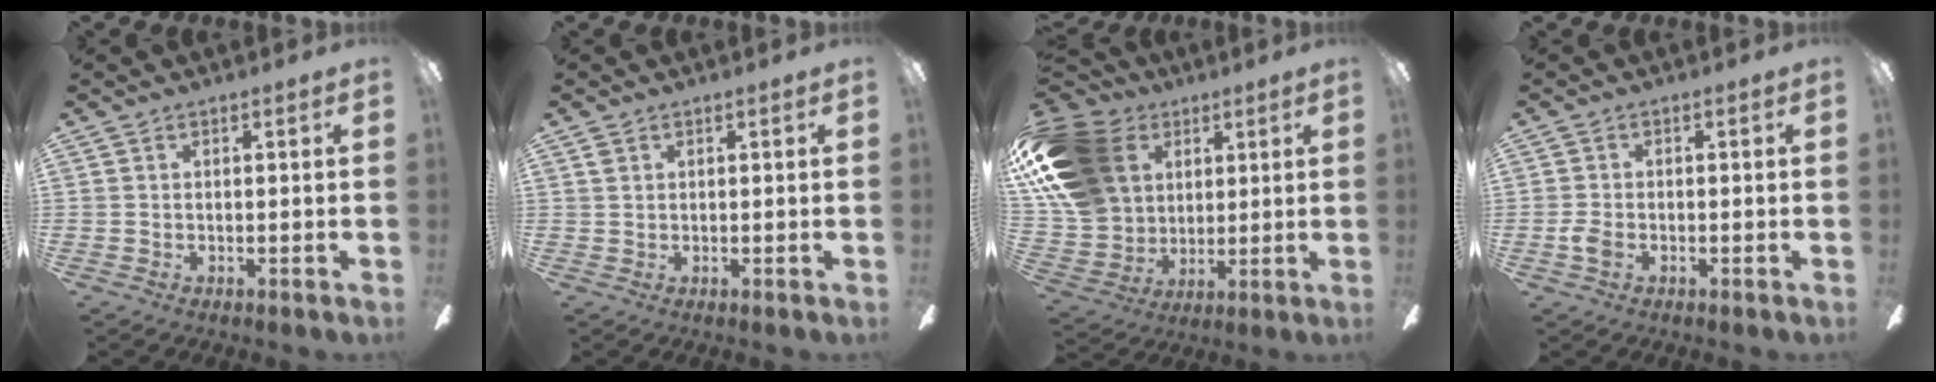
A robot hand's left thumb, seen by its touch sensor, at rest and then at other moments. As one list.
[{"total": 0.7, "force": [0.4, 0.6, 0.2], "torque": [0.003, -0.003, 0.006]}, {"total": 23.2, "force": [8.4, 17.4, 12.8], "torque": [-0.270, -0.022, 0.161]}, {"total": 2.9, "force": [-1.2, 1.7, 2.1], "torque": [-0.048, 0.000, -0.024]}]